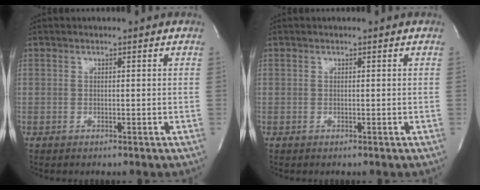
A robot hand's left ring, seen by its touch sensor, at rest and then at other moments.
{"total": 0.0}